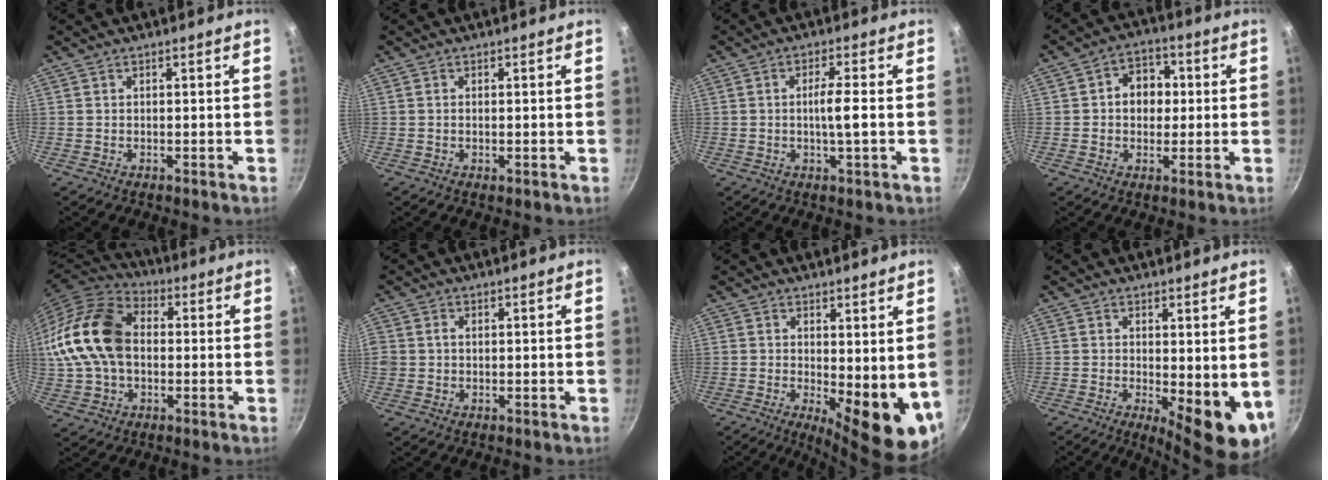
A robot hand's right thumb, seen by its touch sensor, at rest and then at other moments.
{"total": 0.6, "force": [0.1, 0.2, 0.5], "torque": [-0.010, 0.000, -0.001]}
{"total": 4.5, "force": [-0.4, 0.3, 4.5], "torque": [-0.086, 0.007, -0.008]}
{"total": 7.8, "force": [0.7, 6.3, 4.6], "torque": [-0.030, 0.011, 0.004]}
{"total": 20.7, "force": [0.8, 14.7, 14.6], "torque": [-0.293, 0.042, 0.008]}
{"total": 1.9, "force": [0.1, 1.7, 0.8], "torque": [-0.013, 0.007, 0.002]}
{"total": 11.7, "force": [0.0, 4.6, 10.7], "torque": [-0.120, -0.022, 0.010]}
{"total": 9.8, "force": [-0.5, 3.8, 9.0], "torque": [-0.105, -0.014, 0.002]}